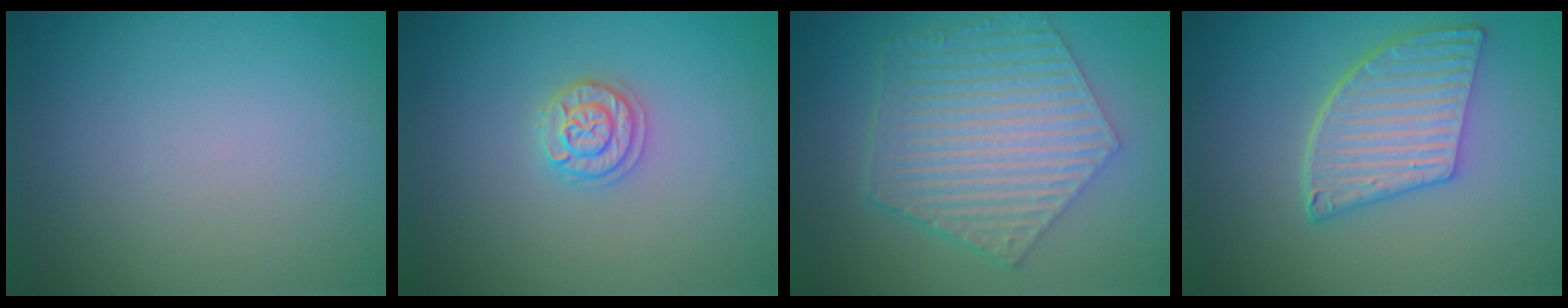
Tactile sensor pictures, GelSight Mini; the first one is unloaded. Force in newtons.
{"total": 1.9, "press": 1.8, "slide": 0.3}
{"total": 6.9, "press": 5.0, "slide": 4.8}
{"total": 5.4, "press": 4.2, "slide": 3.3}